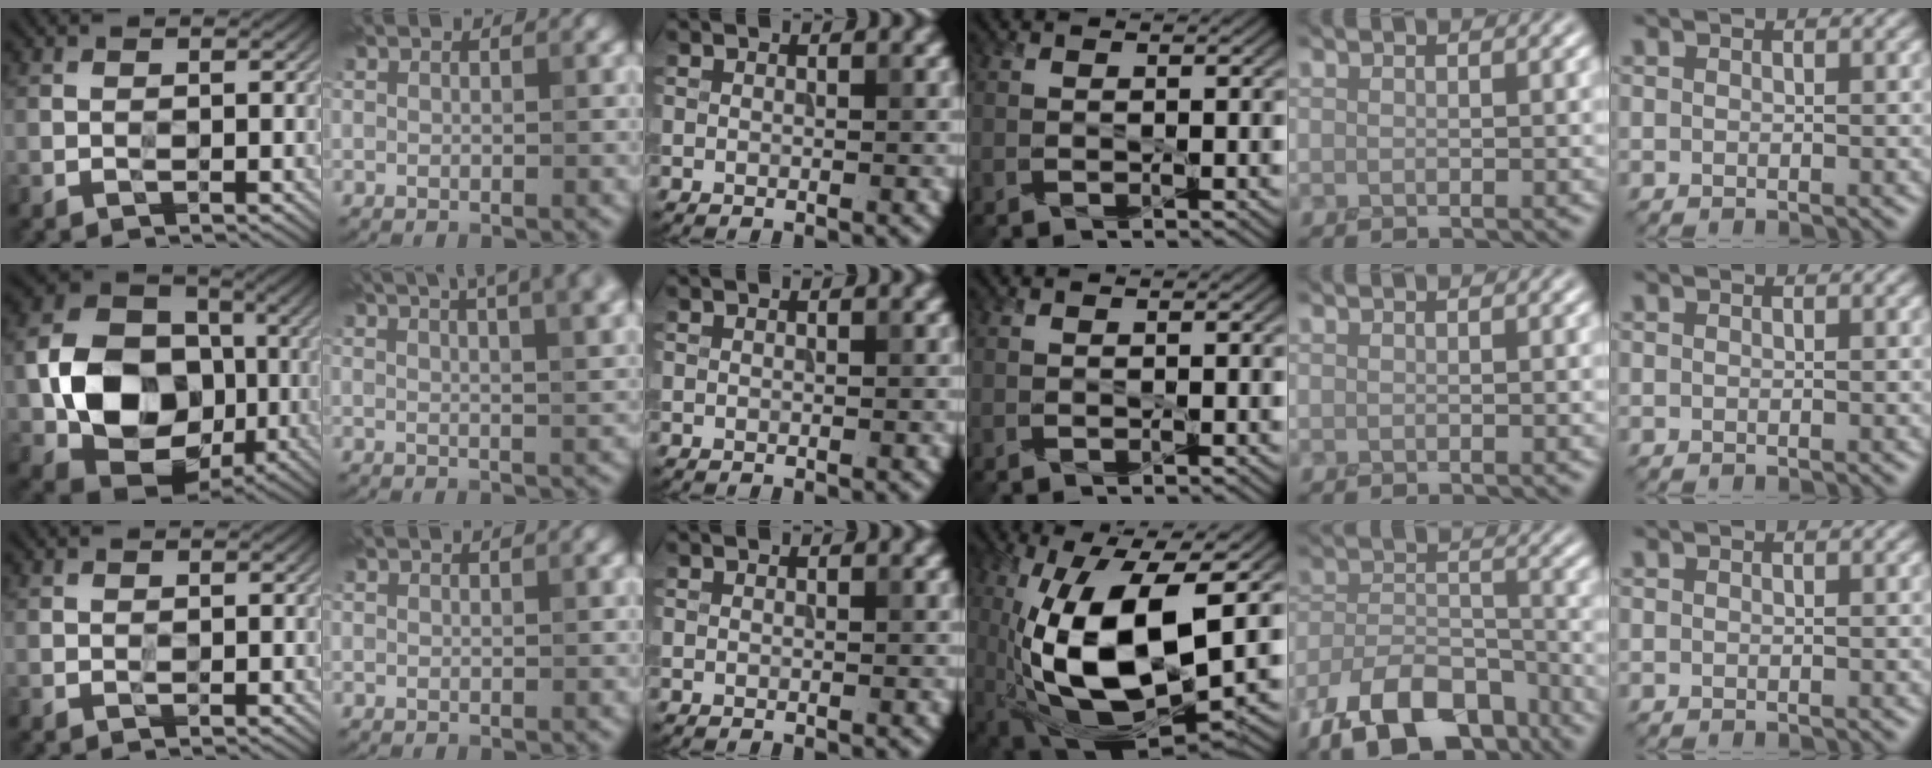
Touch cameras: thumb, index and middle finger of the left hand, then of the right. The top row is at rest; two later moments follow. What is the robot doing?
{"motion": "peel", "object": "velcro strap"}